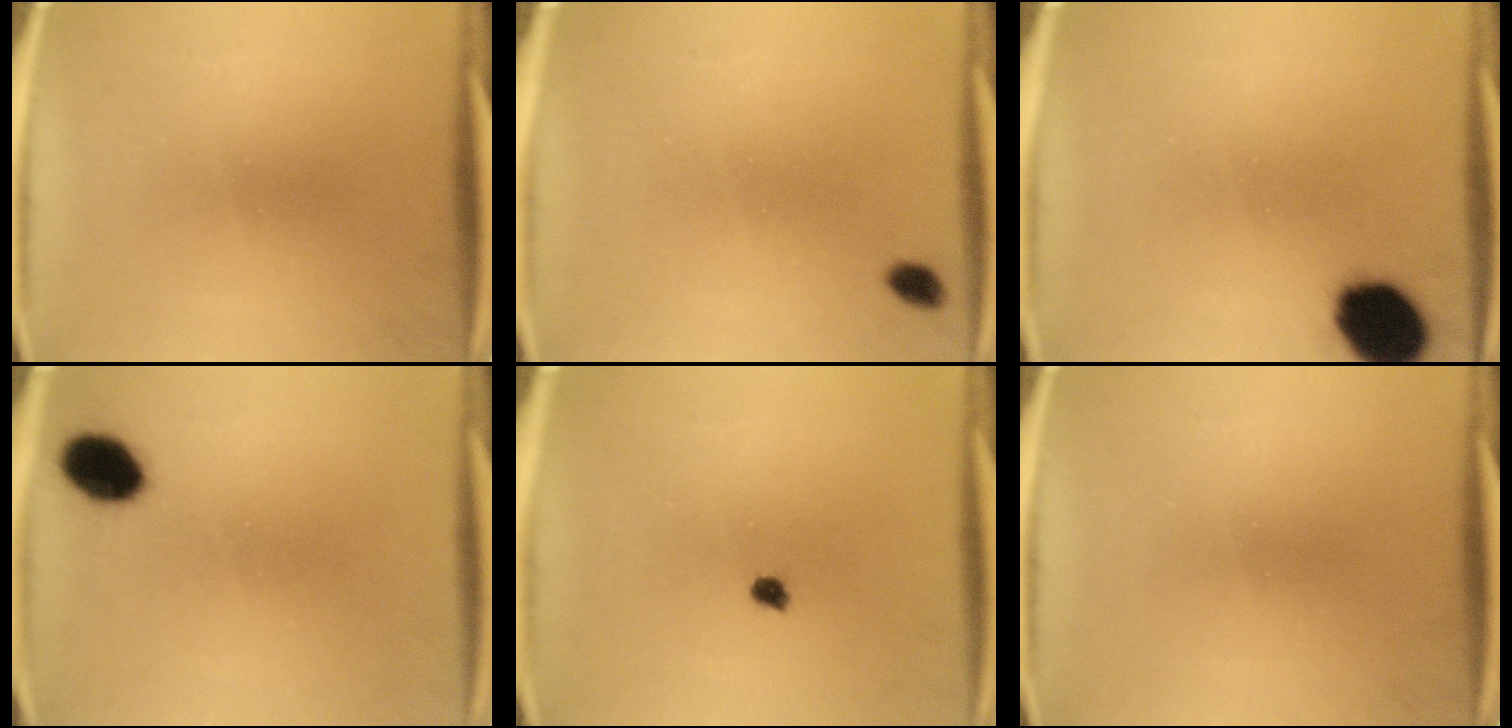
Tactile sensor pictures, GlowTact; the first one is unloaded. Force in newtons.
{"total": 2.0}
{"total": 12.7}
{"total": 7.1}
{"total": 1.4}
{"total": 0.0}